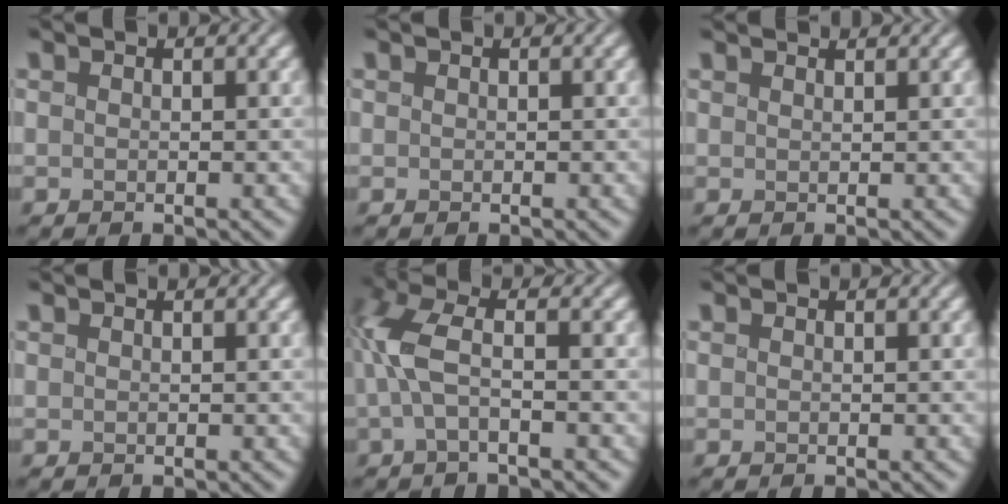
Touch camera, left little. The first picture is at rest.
{"total": 0.0}
{"total": 1.5, "force": [1.5, 0.1, 0.3], "torque": [-0.003, 0.004, 0.021]}
{"total": 0.0}
{"total": 5.2, "force": [-0.3, 1.9, 4.8], "torque": [-0.115, 0.007, -0.014]}
{"total": 0.0}